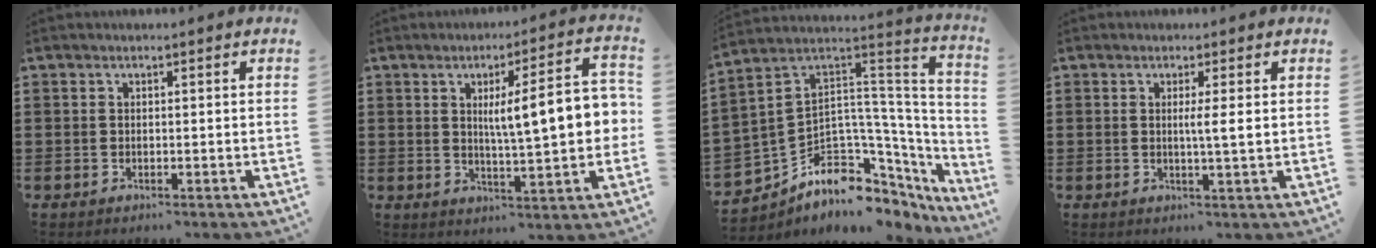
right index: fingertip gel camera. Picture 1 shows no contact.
{"total": 11.0, "force": [1.7, 2.3, 10.7], "torque": [-0.162, -0.002, 0.019]}
{"total": 7.1, "force": [-4.0, 4.7, 3.4], "torque": [-0.096, -0.033, -0.077]}
{"total": 2.7, "force": [0.4, -0.2, 2.6], "torque": [-0.051, -0.006, 0.004]}